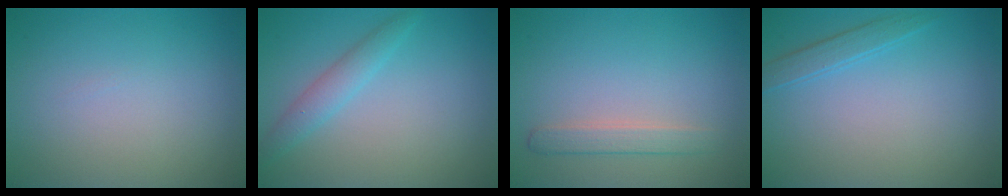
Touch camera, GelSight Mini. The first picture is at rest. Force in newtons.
{"total": 2.1, "press": 2.1, "slide": 0.1}
{"total": 1.8, "press": 1.8, "slide": 0.1}
{"total": 1.6, "press": 1.6, "slide": 0.1}